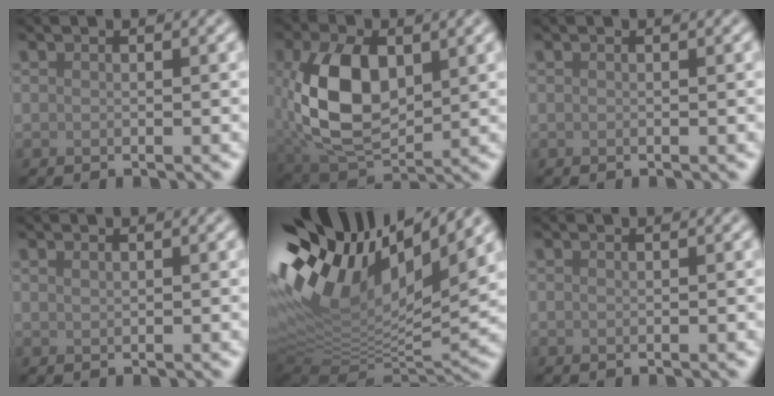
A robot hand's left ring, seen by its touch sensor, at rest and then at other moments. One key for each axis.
{"total": 8.8, "fx": -0.2, "fy": 5.1, "fz": 7.1, "tx": -0.154, "ty": -0.004, "tz": -0.008}
{"total": 0.0}
{"total": 0.0}
{"total": 13.8, "fx": 5.6, "fy": 6.1, "fz": 11.0, "tx": -0.222, "ty": 0.026, "tz": 0.098}
{"total": 0.0}